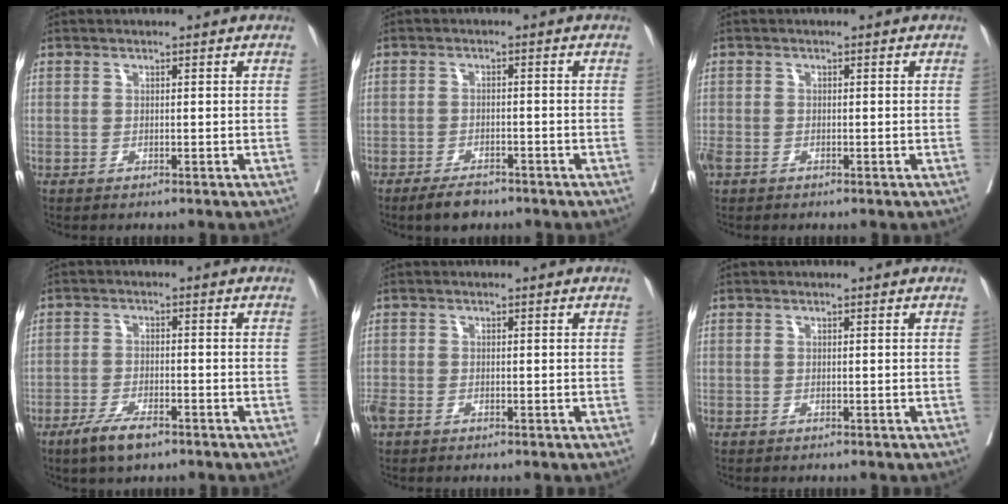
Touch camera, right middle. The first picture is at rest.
{"total": 3.8, "force": [-3.0, 1.4, 1.9], "torque": [-0.034, -0.002, -0.048]}
{"total": 2.3, "force": [-1.3, 1.5, 1.3], "torque": [-0.039, -0.005, -0.024]}
{"total": 5.2, "force": [-3.6, 1.3, 3.5], "torque": [-0.072, -0.006, -0.062]}
{"total": 2.5, "force": [-1.5, 1.4, 1.4], "torque": [-0.040, -0.006, -0.029]}
{"total": 0.0}